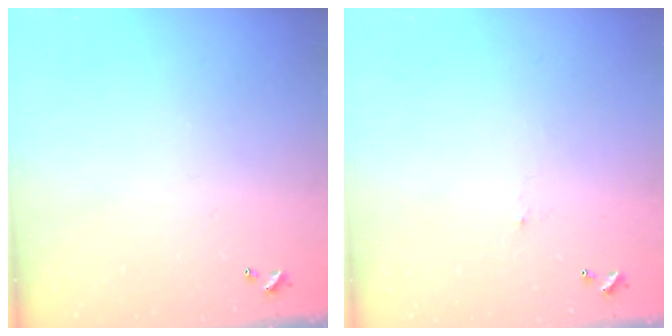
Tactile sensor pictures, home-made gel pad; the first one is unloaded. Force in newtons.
{"total": 0.8, "press": 0.7, "slide": 0.5}